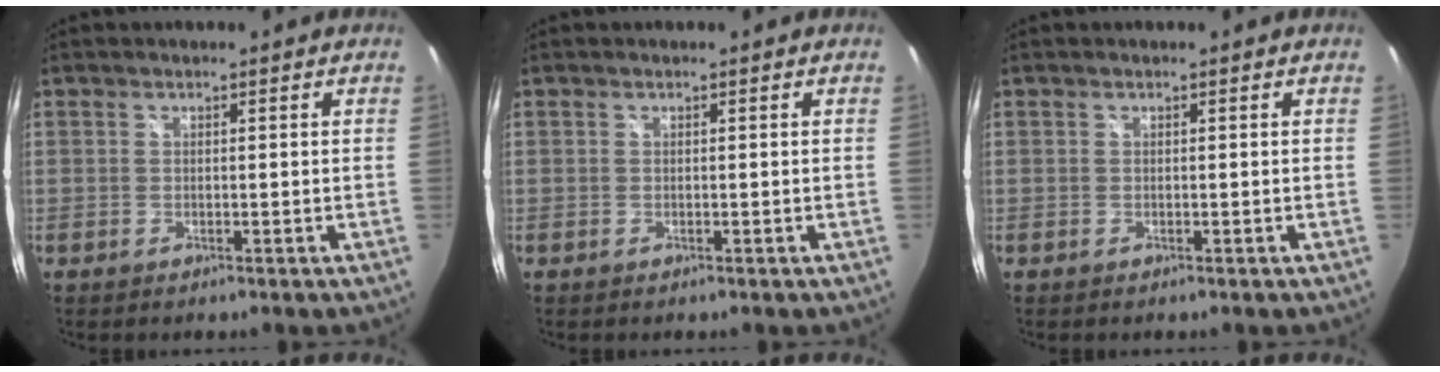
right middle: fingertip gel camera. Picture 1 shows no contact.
{"total": 0.0}
{"total": 0.0}